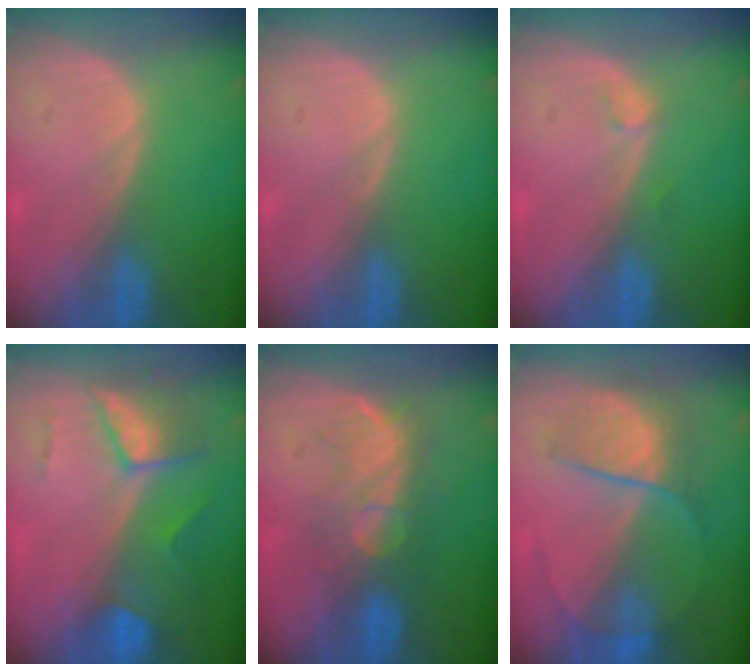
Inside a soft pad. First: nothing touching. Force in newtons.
{"total": 0.0}
{"total": 0.8, "press": 0.7, "slide": 0.1}
{"total": 7.4, "press": 6.6, "slide": 3.5}
{"total": 7.6, "press": 7.3, "slide": 2.1}
{"total": 6.6, "press": 6.5, "slide": 1.5}